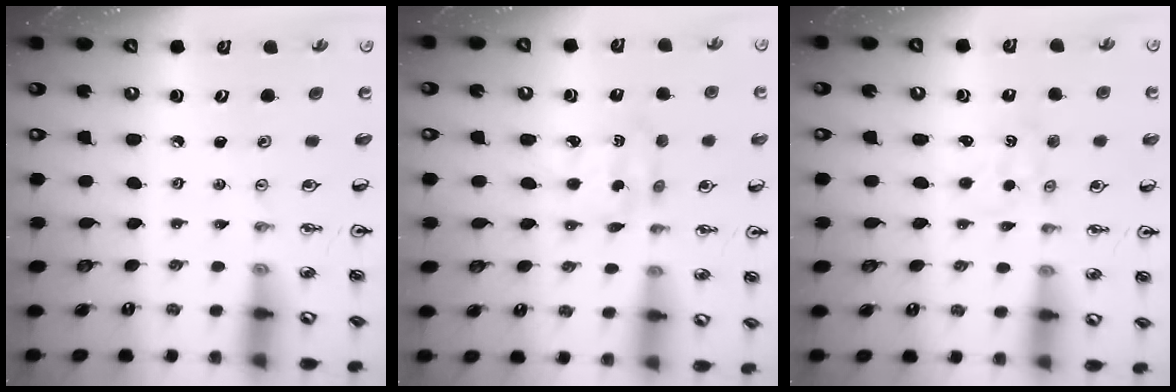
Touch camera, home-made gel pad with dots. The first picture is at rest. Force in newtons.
{"total": 2.9, "press": 2.9, "slide": 0.2}
{"total": 1.2, "press": 1.1, "slide": 0.2}